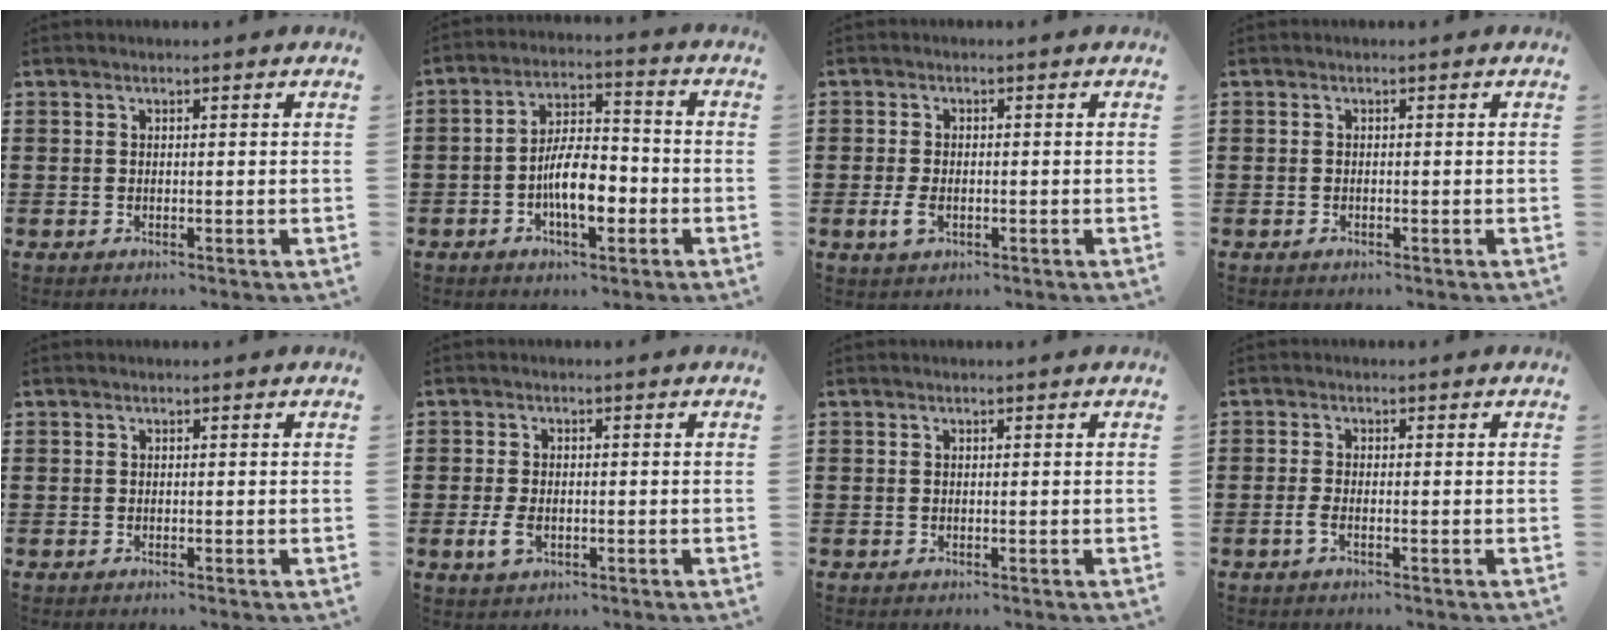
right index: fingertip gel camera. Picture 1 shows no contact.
{"total": 8.4, "force": [-2.9, 3.5, 7.0], "torque": [-0.122, 0.005, -0.056]}
{"total": 2.5, "force": [-0.9, 1.3, 1.9], "torque": [-0.060, -0.012, -0.020]}
{"total": 0.0}
{"total": 0.0}
{"total": 2.8, "force": [-0.9, 1.6, 2.1], "torque": [-0.061, -0.012, -0.021]}
{"total": 0.0}
{"total": 1.7, "force": [-0.8, 0.3, 1.4], "torque": [-0.040, -0.006, -0.019]}